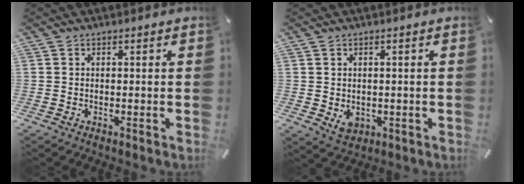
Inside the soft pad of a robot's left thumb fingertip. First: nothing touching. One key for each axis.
{"total": 2.5, "fx": -0.2, "fy": 2.2, "fz": 1.2, "tx": -0.012, "ty": 0.001, "tz": -0.003}